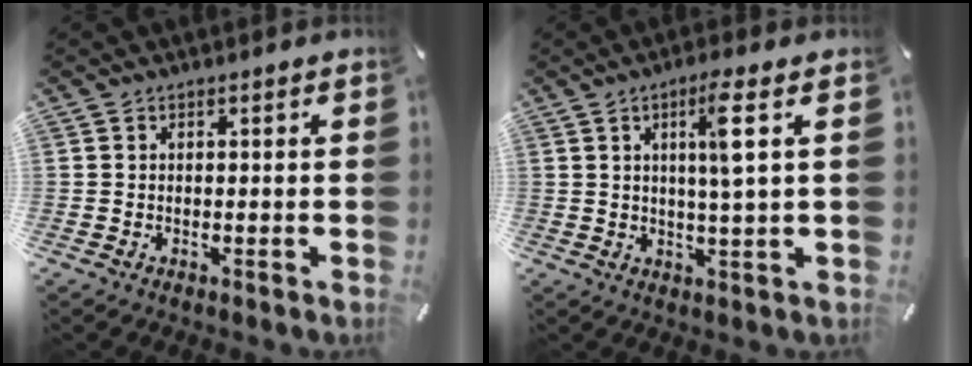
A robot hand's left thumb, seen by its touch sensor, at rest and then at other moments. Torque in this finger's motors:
{"motor_torque": [0.23, -0.12, 0.24, 0.21, 0.07]}